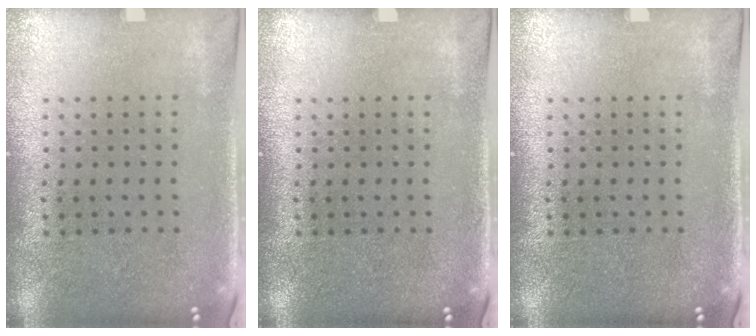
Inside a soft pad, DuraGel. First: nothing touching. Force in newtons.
{"total": 0.0}
{"total": 0.0}